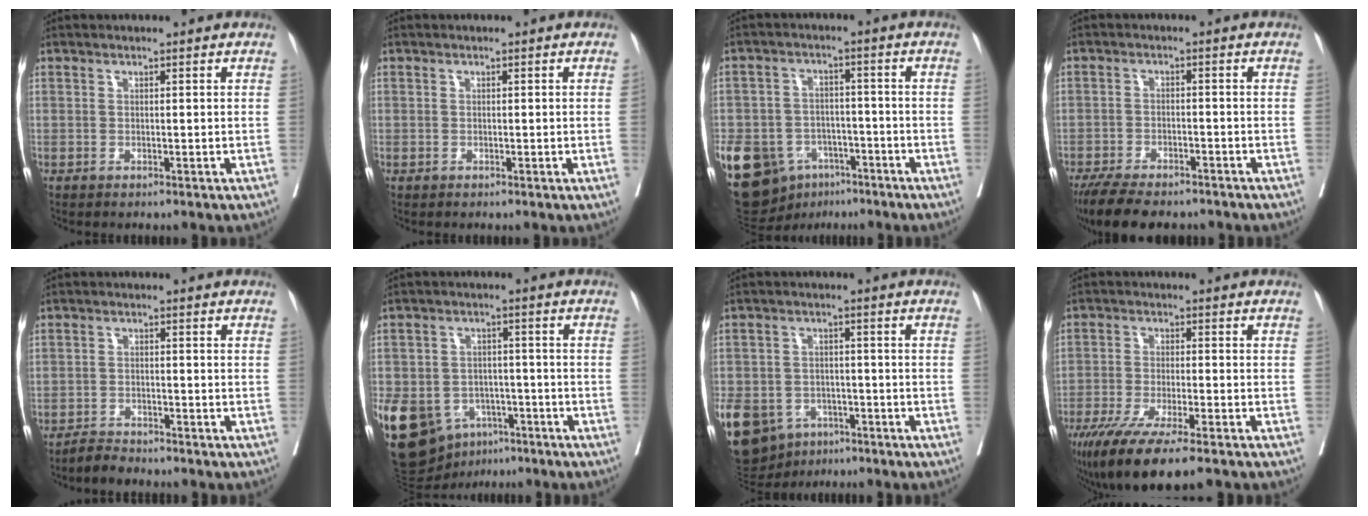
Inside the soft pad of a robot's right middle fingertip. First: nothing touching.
{"total": 0.0}
{"total": 18.6, "force": [-9.3, 13.6, 8.7], "torque": [-0.209, 0.011, -0.138]}
{"total": 10.9, "force": [-9.1, 3.5, 5.0], "torque": [-0.078, -0.010, -0.140]}
{"total": 2.2, "force": [-2.2, 0.2, 0.0], "torque": [-0.001, -0.007, -0.041]}
{"total": 19.8, "force": [-9.1, 14.6, 9.8], "torque": [-0.247, -0.001, -0.133]}
{"total": 20.4, "force": [-9.8, 15.5, 8.9], "torque": [-0.271, -0.011, -0.141]}
{"total": 13.0, "force": [-9.4, 1.5, 8.9], "torque": [-0.152, -0.034, -0.154]}